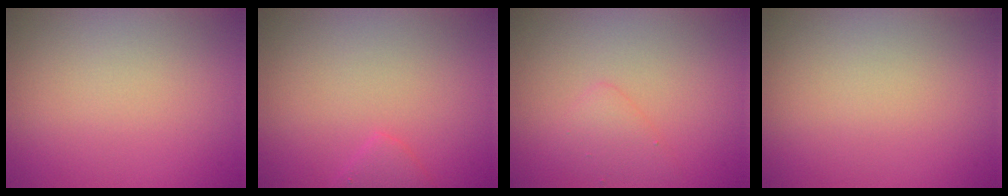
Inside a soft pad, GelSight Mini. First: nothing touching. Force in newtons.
{"total": 1.3, "press": 1.3, "slide": 0.1}
{"total": 1.7, "press": 1.6, "slide": 0.1}
{"total": 0.0}